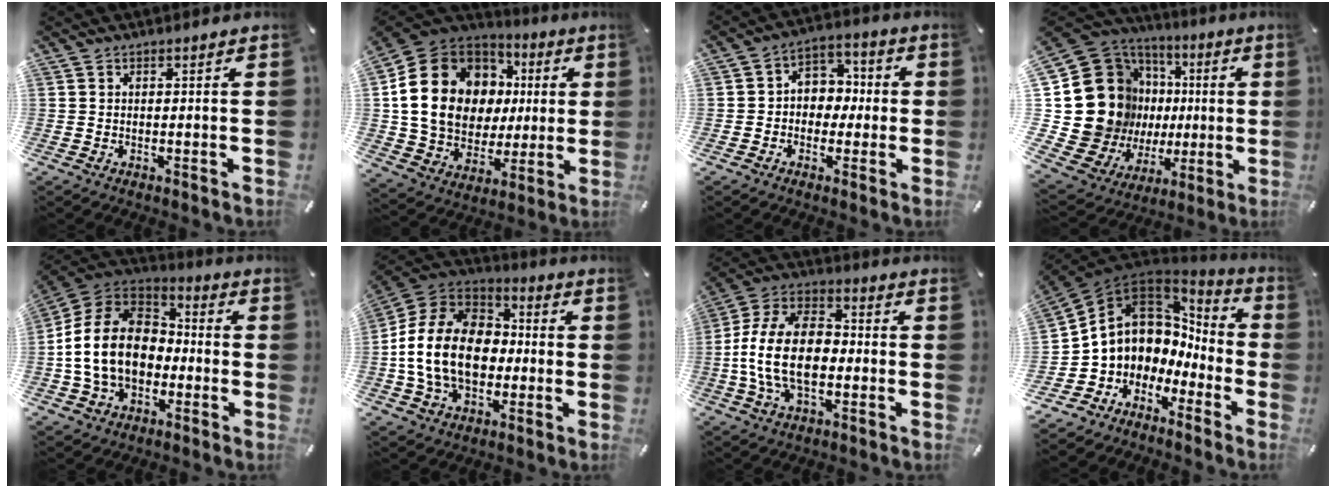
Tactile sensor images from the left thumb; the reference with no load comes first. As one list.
[{"total": 18.4, "force": [2.1, 15.9, 9.0], "torque": [-0.181, -0.010, 0.052]}, {"total": 6.8, "force": [-1.2, 6.2, 2.4], "torque": [-0.039, 0.014, -0.025]}, {"total": 23.7, "force": [2.5, 19.7, 12.9], "torque": [-0.244, -0.052, 0.093]}, {"total": 16.7, "force": [-3.1, 13.2, 9.9], "torque": [-0.217, 0.032, -0.057]}, {"total": 18.3, "force": [-3.0, 13.9, 11.6], "torque": [-0.258, 0.028, -0.057]}, {"total": 15.9, "force": [-3.3, 10.1, 11.8], "torque": [-0.261, 0.010, -0.063]}, {"total": 9.2, "force": [2.5, 8.3, 3.1], "torque": [-0.087, -0.038, 0.050]}]